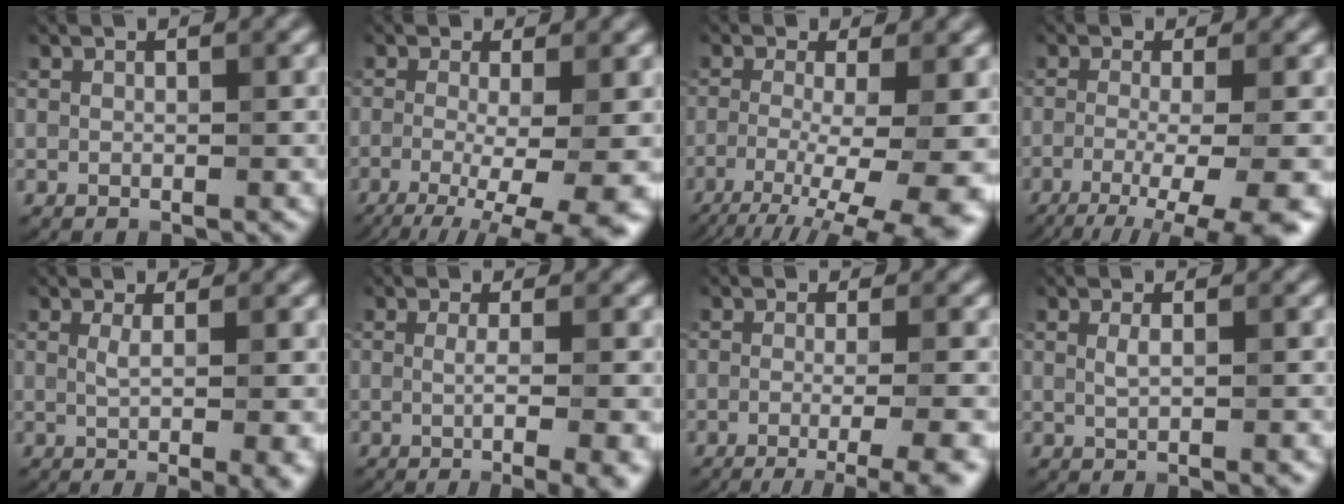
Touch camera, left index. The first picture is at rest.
{"total": 9.3, "force": [-2.8, 3.2, 8.2], "torque": [-0.109, -0.014, -0.039]}
{"total": 10.9, "force": [-4.5, 3.7, 9.2], "torque": [-0.144, -0.021, -0.061]}
{"total": 8.1, "force": [-3.6, 2.5, 6.8], "torque": [-0.088, -0.013, -0.052]}
{"total": 4.4, "force": [0.2, 1.2, 4.2], "torque": [-0.050, -0.004, 0.001]}
{"total": 5.9, "force": [-0.9, 1.8, 5.5], "torque": [-0.062, -0.009, -0.012]}
{"total": 7.1, "force": [-2.6, 2.3, 6.2], "torque": [-0.055, -0.004, -0.033]}
{"total": 1.9, "force": [0.4, 0.5, 1.8], "torque": [-0.026, 0.001, 0.002]}